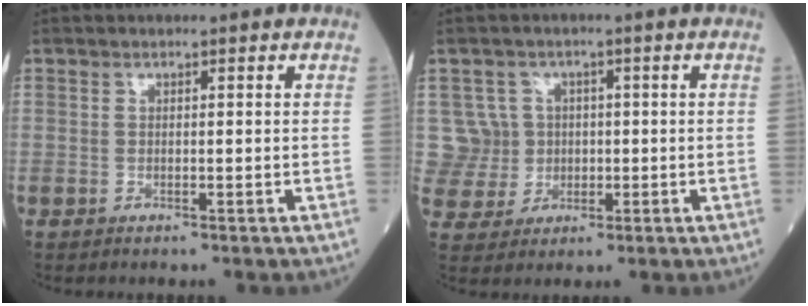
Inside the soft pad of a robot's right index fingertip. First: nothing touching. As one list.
[{"total": 6.1, "force": [0.8, 6.0, -0.1], "torque": [0.006, 0.018, 0.024]}]